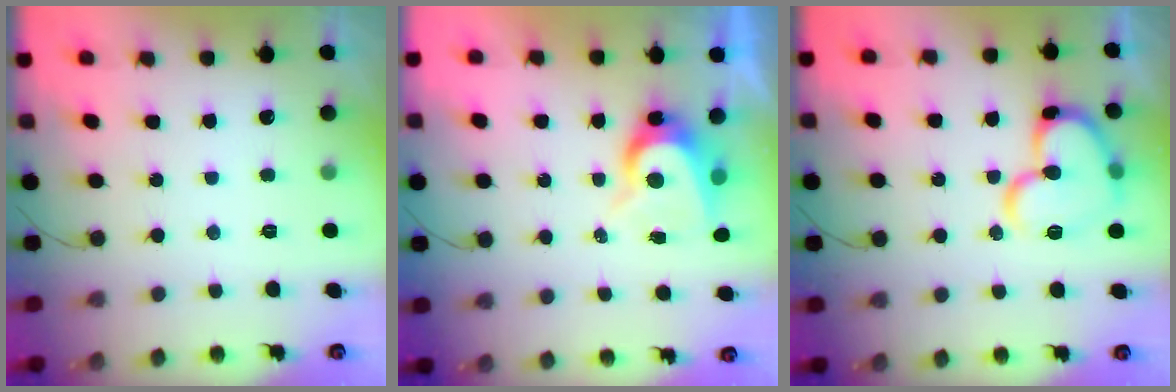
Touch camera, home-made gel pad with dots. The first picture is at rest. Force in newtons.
{"total": 8.8, "press": 8.8, "slide": 0.4}
{"total": 16.7, "press": 16.6, "slide": 1.4}